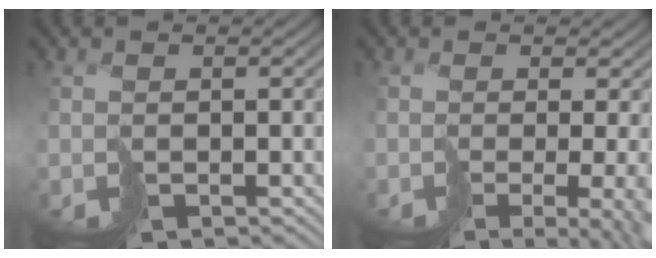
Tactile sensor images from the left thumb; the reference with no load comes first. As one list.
[{"total": 9.1, "force": [-2.5, 3.1, 8.2], "torque": [-0.108, -0.014, -0.022]}]